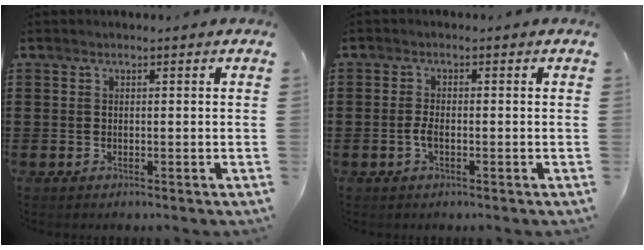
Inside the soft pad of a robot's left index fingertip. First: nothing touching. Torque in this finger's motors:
{"motor_torque": [0.26, 0.24, 0.24, 0.07]}